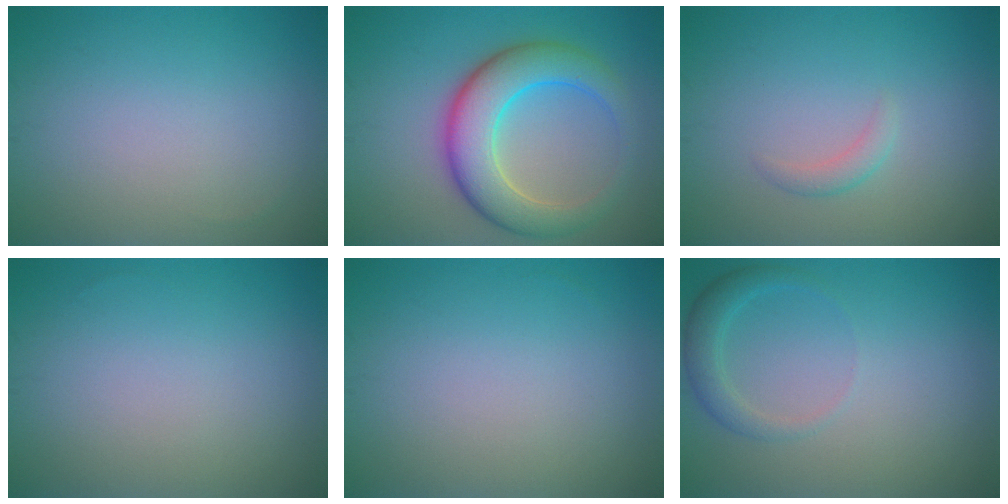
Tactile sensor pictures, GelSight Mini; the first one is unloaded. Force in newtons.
{"total": 7.5, "press": 7.5, "slide": 0.3}
{"total": 1.2, "press": 1.2, "slide": 0.0}
{"total": 0.0}
{"total": 0.0}
{"total": 2.1, "press": 2.1, "slide": 0.2}